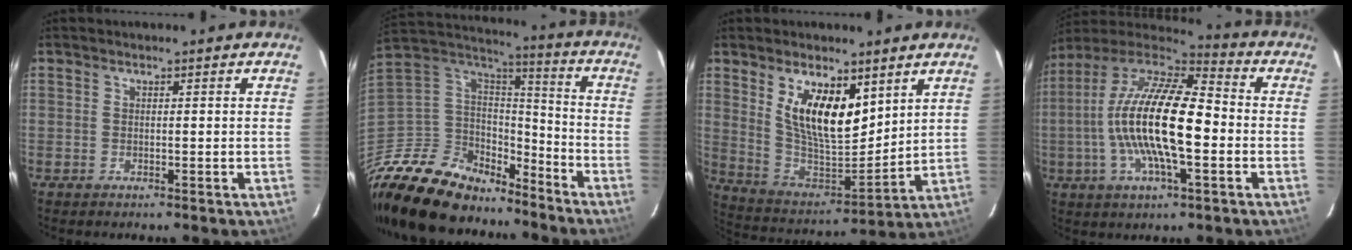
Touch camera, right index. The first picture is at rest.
{"total": 20.4, "force": [-16.0, 10.6, 7.0], "torque": [-0.182, 0.038, -0.281]}
{"total": 14.8, "force": [7.1, 6.6, 11.1], "torque": [-0.208, -0.005, 0.145]}
{"total": 20.7, "force": [-2.5, 6.1, 19.6], "torque": [-0.363, -0.002, -0.059]}